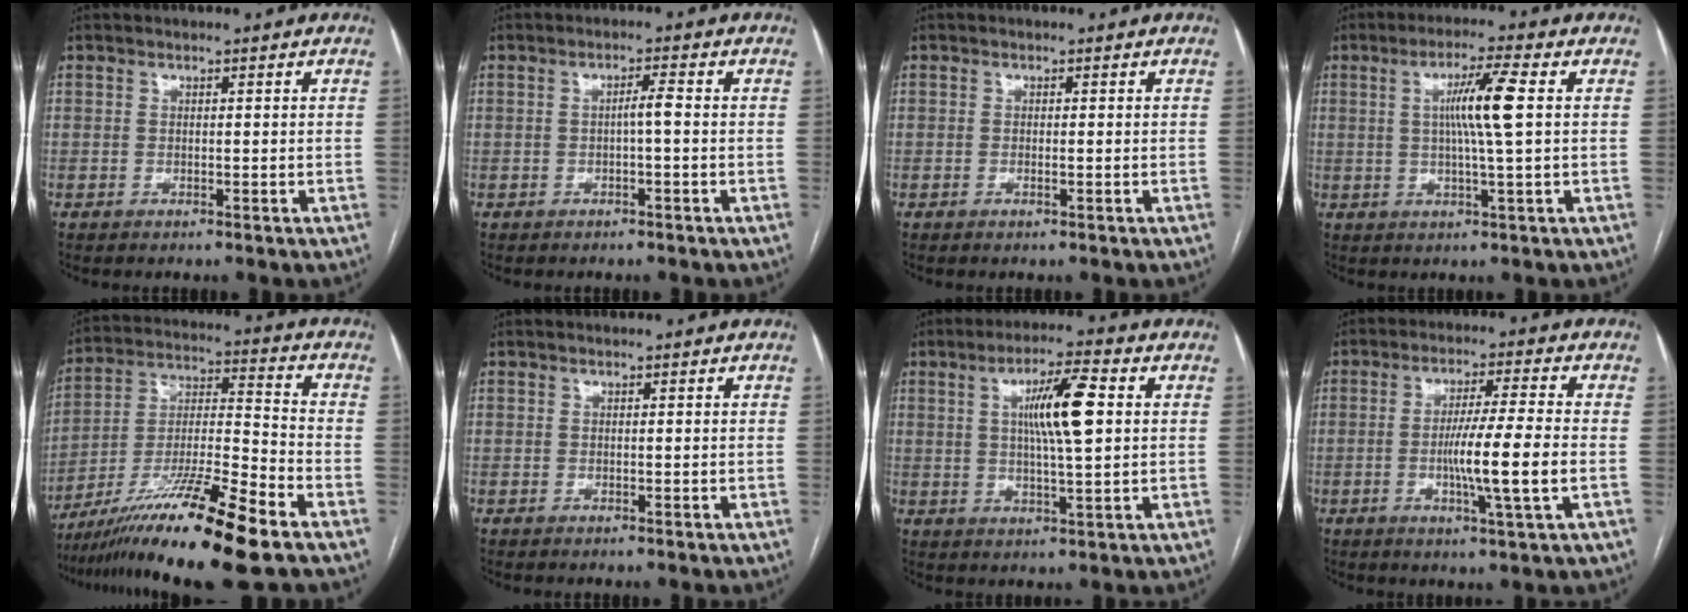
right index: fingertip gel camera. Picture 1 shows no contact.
{"total": 2.0, "force": [-0.3, 0.0, 1.9], "torque": [-0.031, 0.003, -0.004]}
{"total": 0.7, "force": [-0.2, 0.1, 0.7], "torque": [-0.012, -0.002, -0.002]}
{"total": 7.3, "force": [1.2, -0.8, 7.2], "torque": [-0.128, 0.002, 0.021]}
{"total": 18.7, "force": [-12.7, -0.1, 13.8], "torque": [-0.252, -0.030, -0.224]}
{"total": 0.0}
{"total": 9.2, "force": [1.8, 0.8, 9.0], "torque": [-0.160, 0.005, 0.032]}
{"total": 9.6, "force": [-1.8, -0.7, 9.4], "torque": [-0.167, -0.011, -0.035]}